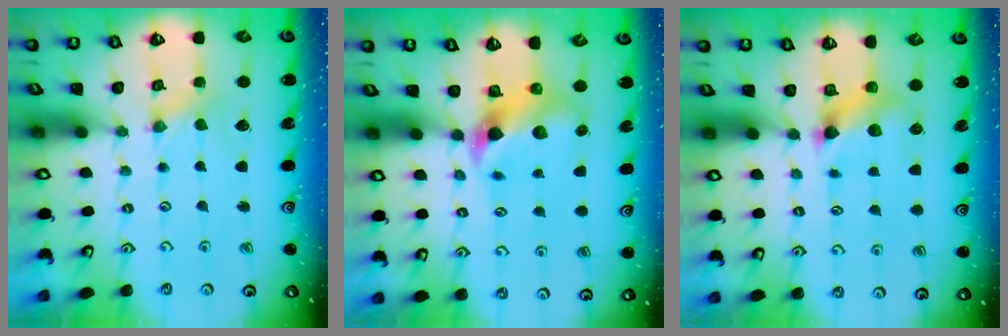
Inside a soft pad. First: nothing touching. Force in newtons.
{"total": 7.7, "press": 7.6, "slide": 1.1}
{"total": 7.2, "press": 7.2, "slide": 0.7}